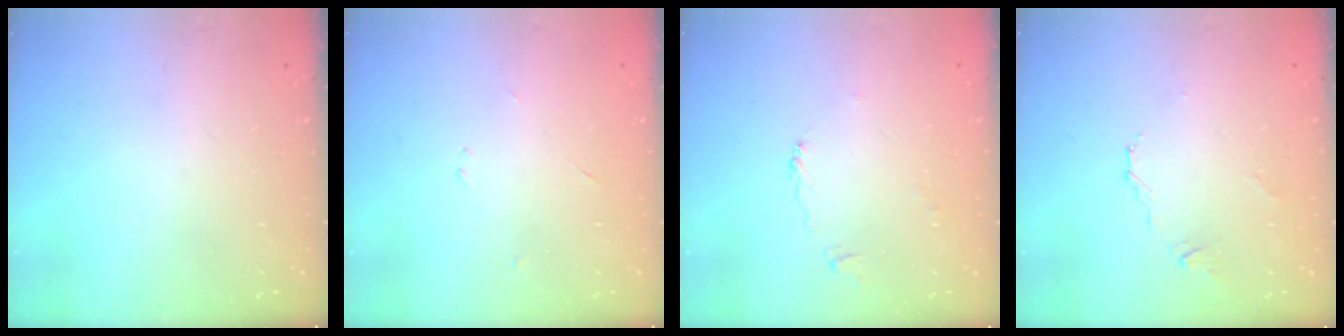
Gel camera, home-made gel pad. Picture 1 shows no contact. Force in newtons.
{"total": 2.2, "press": 2.2, "slide": 0.2}
{"total": 1.8, "press": 1.8, "slide": 0.4}
{"total": 2.7, "press": 2.6, "slide": 0.5}